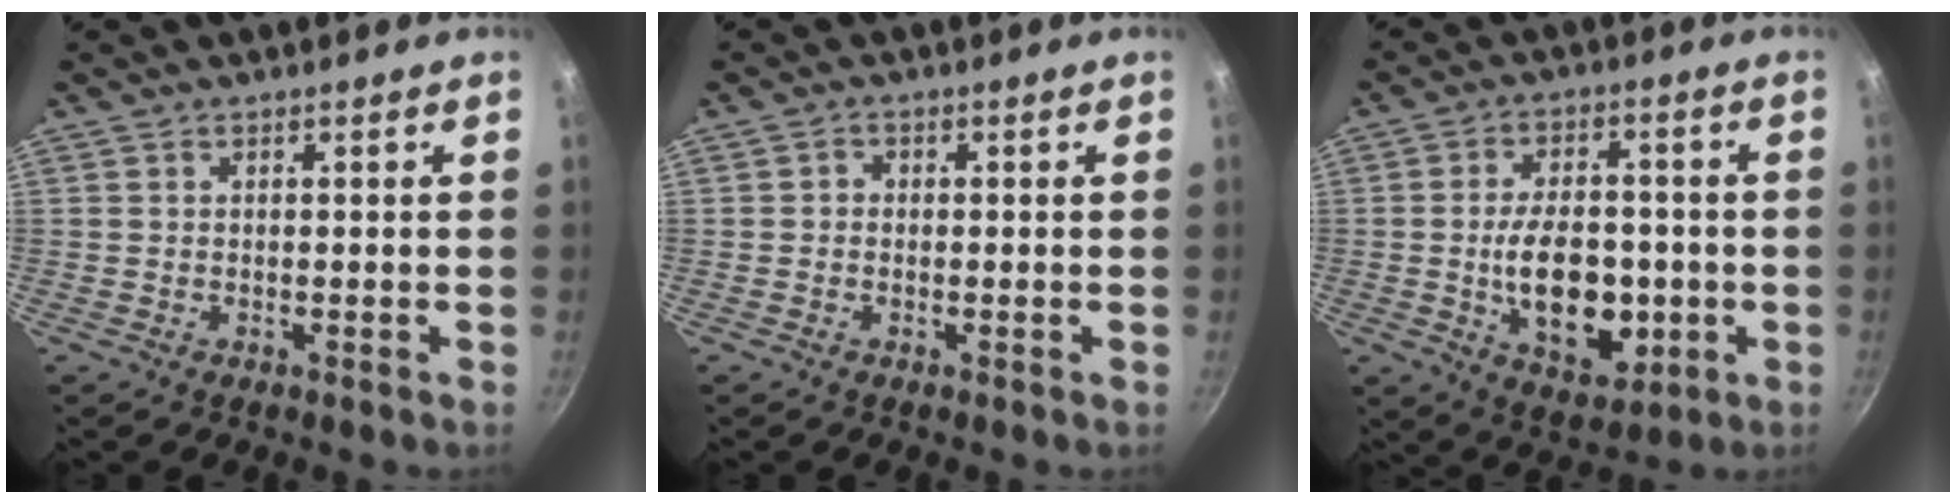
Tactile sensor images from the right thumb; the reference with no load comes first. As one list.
[{"total": 1.2, "force": [-0.3, 1.0, 0.5], "torque": [-0.005, 0.005, -0.009]}, {"total": 15.0, "force": [-2.3, 9.0, 11.7], "torque": [-0.154, 0.006, -0.026]}]